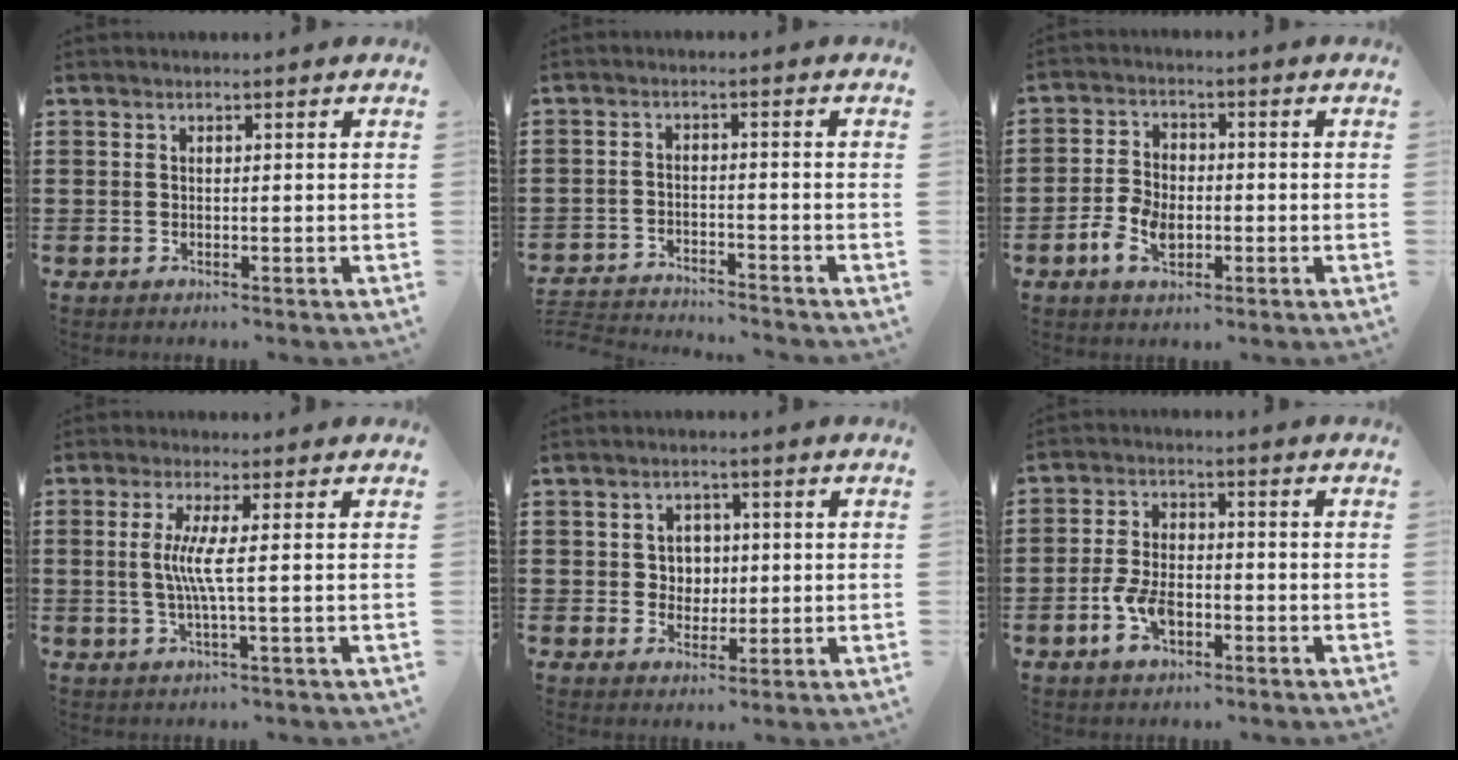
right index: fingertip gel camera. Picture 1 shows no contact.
{"total": 3.2, "force": [-3.2, 0.0, 0.0], "torque": [-0.013, -0.002, -0.072]}
{"total": 5.4, "force": [-2.0, 3.3, 3.7], "torque": [-0.088, 0.002, -0.039]}
{"total": 4.8, "force": [0.2, -0.5, 4.8], "torque": [-0.098, -0.012, -0.002]}
{"total": 3.1, "force": [0.3, 2.9, 1.0], "torque": [-0.033, 0.010, 0.002]}
{"total": 5.3, "force": [-2.2, 2.9, 3.9], "torque": [-0.094, -0.001, -0.045]}